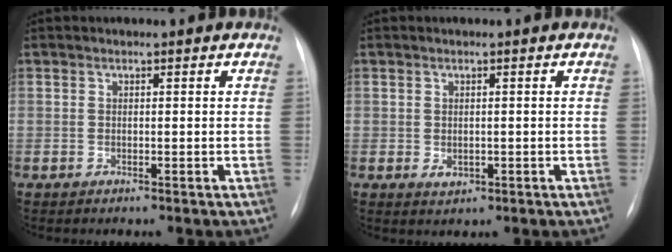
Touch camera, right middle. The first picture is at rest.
{"total": 1.6, "force": [-0.3, 1.2, 1.0], "torque": [-0.016, -0.002, 0.002]}